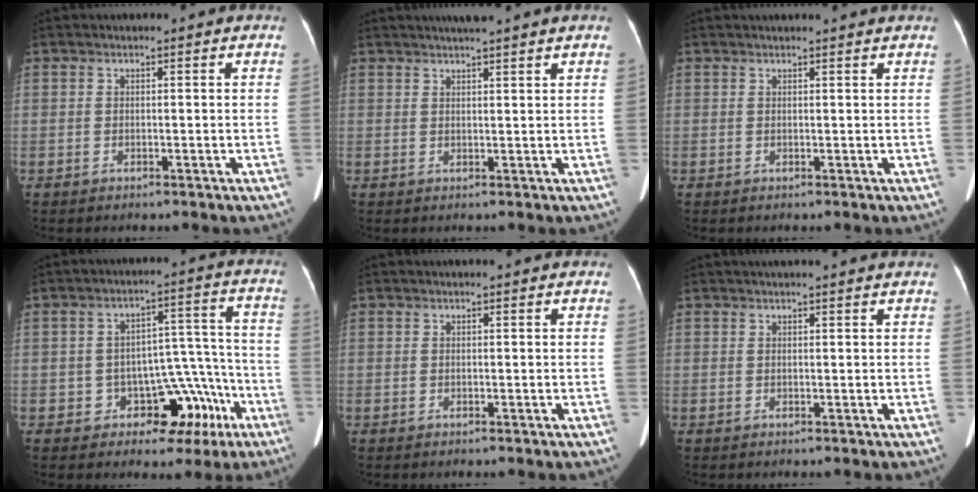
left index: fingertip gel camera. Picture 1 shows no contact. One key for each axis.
{"total": 4.8, "fx": 4.0, "fy": -0.5, "fz": 2.6, "tx": -0.040, "ty": 0.021, "tz": 0.059}
{"total": 4.0, "fx": 3.8, "fy": -0.1, "fz": 1.3, "tx": -0.014, "ty": 0.023, "tz": 0.043}
{"total": 9.4, "fx": -4.4, "fy": 6.9, "fz": 4.6, "tx": -0.032, "ty": 0.047, "tz": -0.046}
{"total": 1.1, "fx": 1.0, "fy": 0.2, "fz": 0.5, "tx": -0.008, "ty": 0.014, "tz": 0.010}
{"total": 5.8, "fx": 5.2, "fy": 0.2, "fz": 2.6, "tx": -0.034, "ty": 0.027, "tz": 0.059}